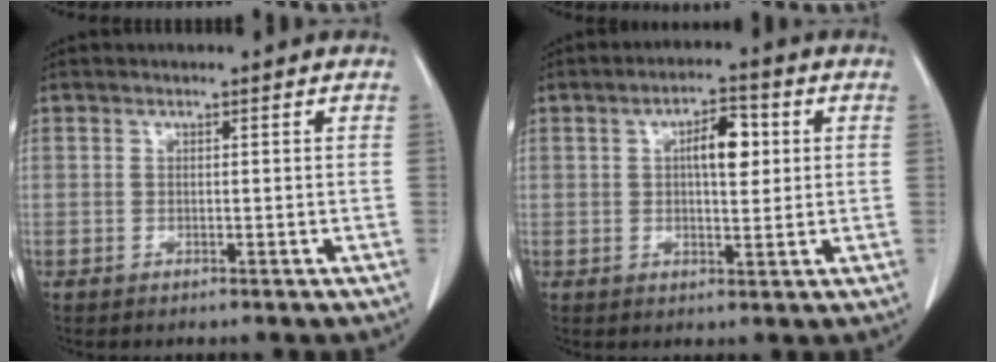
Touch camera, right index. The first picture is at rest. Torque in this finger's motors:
{"motor_torque": [0.63, 0.11, 0.16, 0.04]}